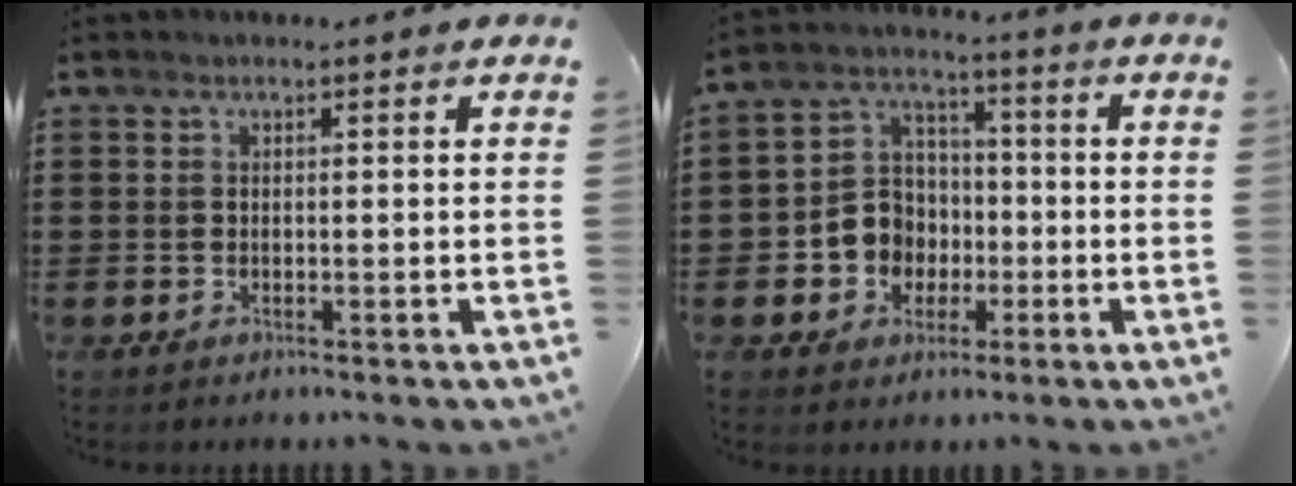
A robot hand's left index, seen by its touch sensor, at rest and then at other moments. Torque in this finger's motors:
{"motor_torque": [0.92, -0.16, 0.42, 0.06]}